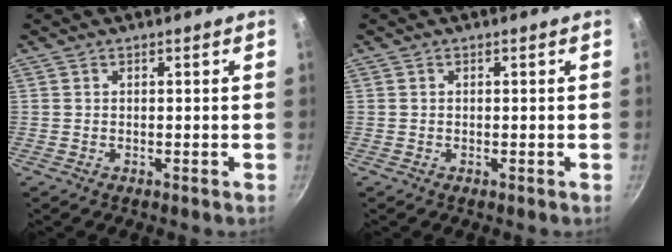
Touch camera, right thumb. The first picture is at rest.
{"total": 0.0}